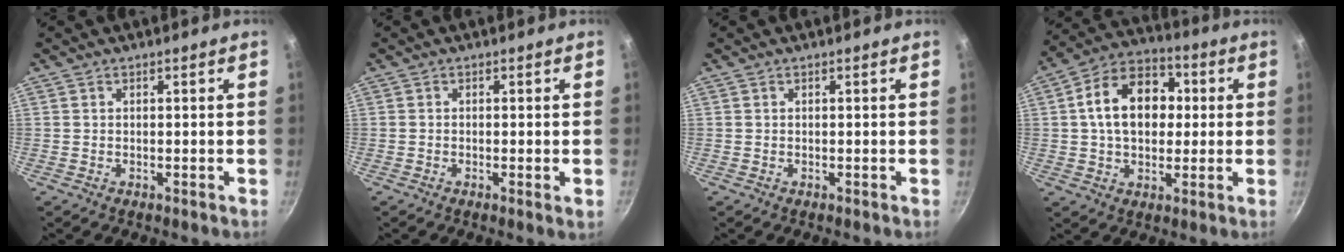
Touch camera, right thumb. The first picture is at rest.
{"total": 1.1, "force": [-0.2, 0.0, 1.1], "torque": [-0.017, -0.004, -0.007]}
{"total": 0.0}
{"total": 15.2, "force": [1.9, 10.8, 10.6], "torque": [-0.136, 0.025, 0.016]}